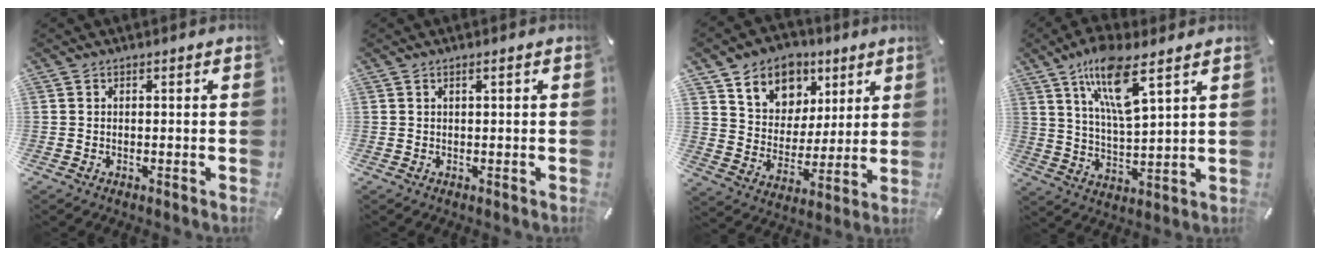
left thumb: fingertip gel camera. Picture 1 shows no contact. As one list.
[{"total": 0.9, "force": [0.3, 0.1, 0.9], "torque": [-0.016, 0.001, 0.005]}, {"total": 10.7, "force": [5.7, 9.0, 1.6], "torque": [-0.031, -0.045, 0.109]}, {"total": 13.0, "force": [8.3, 3.5, 9.3], "torque": [-0.175, -0.028, 0.145]}]